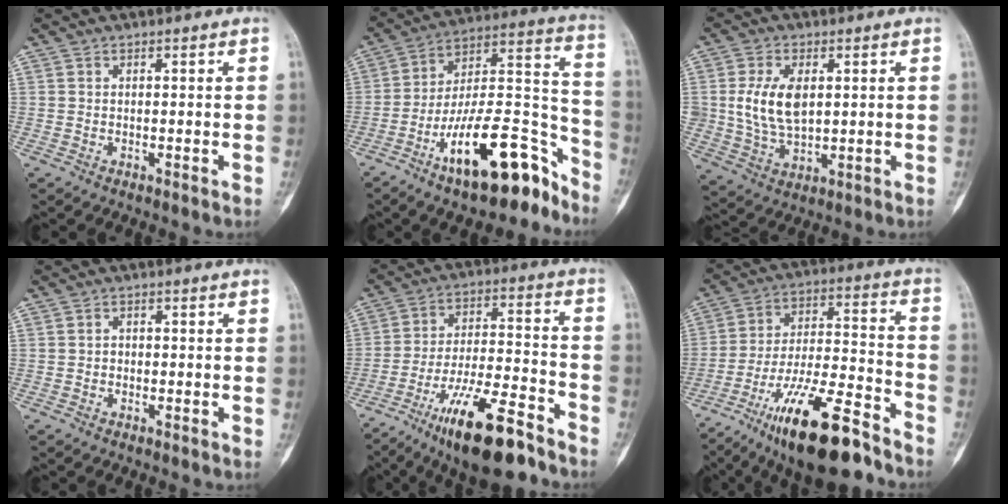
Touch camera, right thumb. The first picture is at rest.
{"total": 21.3, "force": [-13.2, 7.4, 15.0], "torque": [-0.215, 0.107, -0.221]}
{"total": 9.9, "force": [1.7, 5.8, 7.8], "torque": [-0.147, -0.010, 0.042]}
{"total": 1.0, "force": [-0.3, 0.9, 0.4], "torque": [0.007, 0.004, -0.007]}
{"total": 18.2, "force": [-11.9, 4.9, 12.8], "torque": [-0.225, 0.069, -0.202]}
{"total": 21.3, "force": [-14.2, 5.6, 14.8], "torque": [-0.253, 0.076, -0.241]}